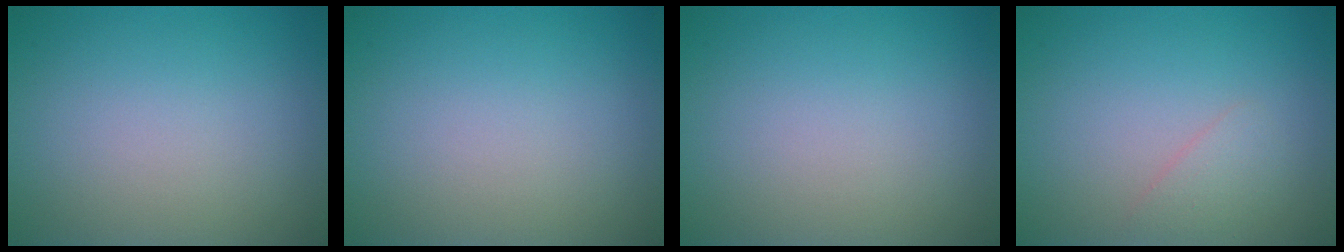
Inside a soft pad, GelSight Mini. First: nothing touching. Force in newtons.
{"total": 0.0}
{"total": 0.0}
{"total": 1.2, "press": 1.2, "slide": 0.0}